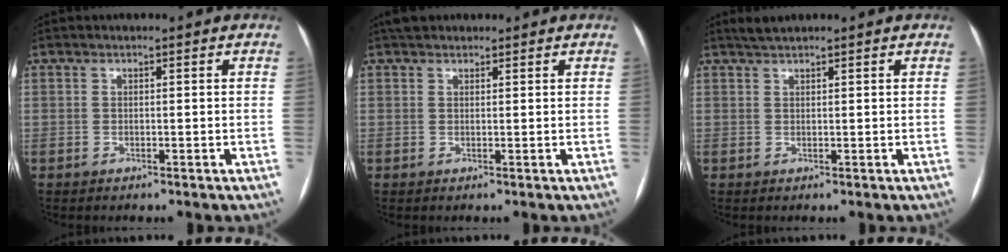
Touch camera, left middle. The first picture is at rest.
{"total": 3.1, "force": [2.6, 1.4, 0.9], "torque": [-0.010, 0.027, 0.039]}
{"total": 1.8, "force": [1.7, 0.1, 0.7], "torque": [-0.016, 0.011, 0.034]}